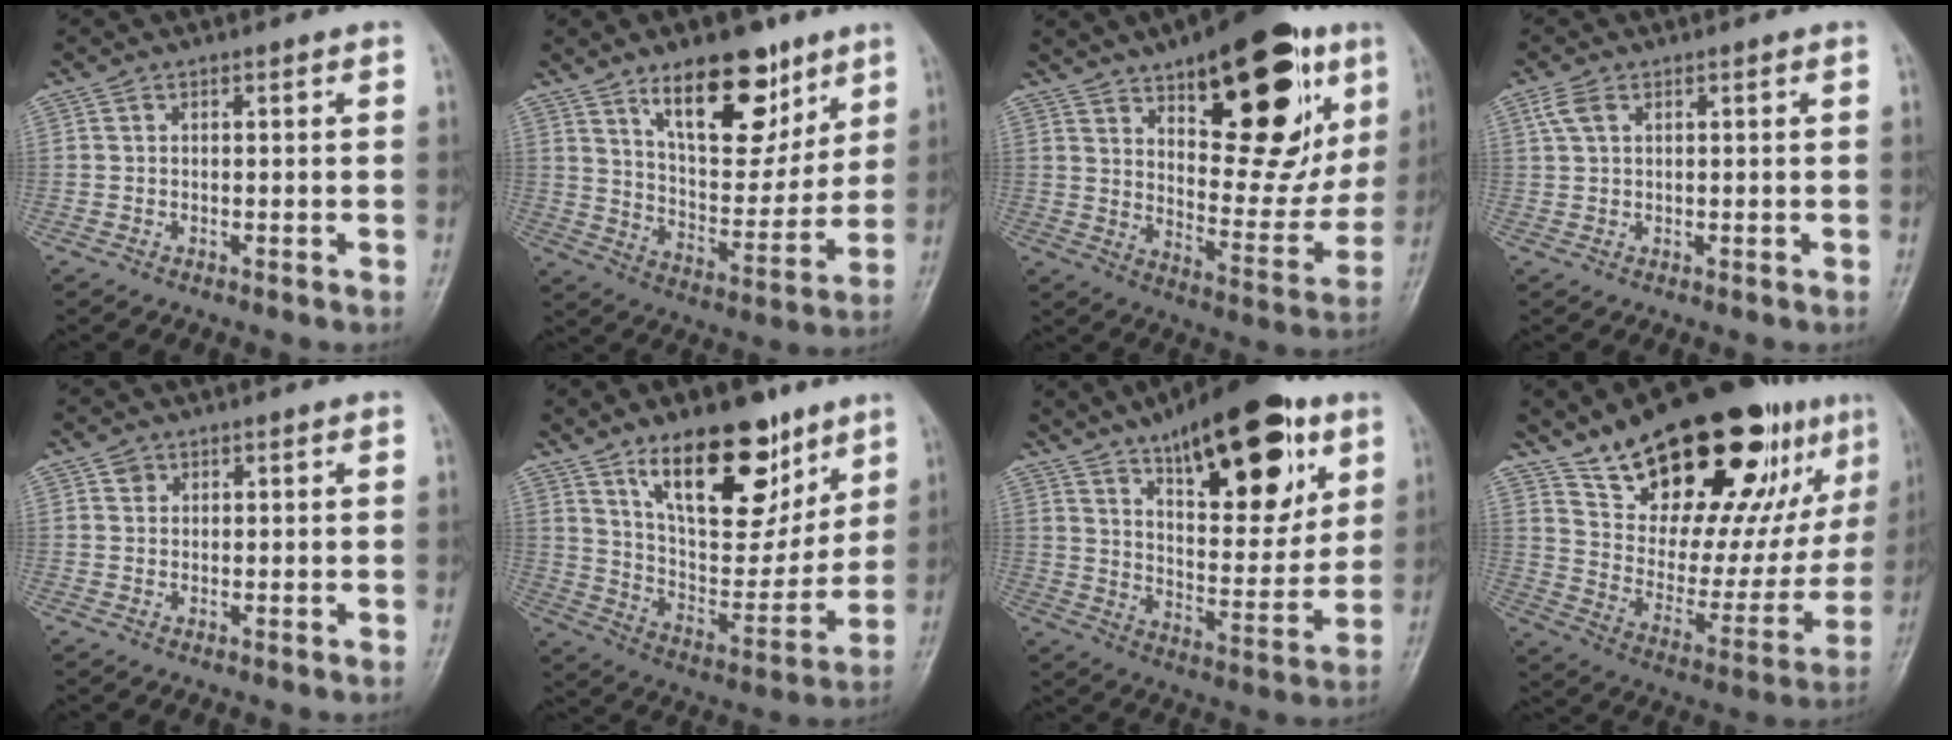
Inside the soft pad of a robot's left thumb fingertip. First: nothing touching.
{"total": 17.7, "force": [10.7, 8.4, 11.3], "torque": [-0.117, -0.066, 0.180]}
{"total": 28.2, "force": [13.3, 11.8, 21.8], "torque": [-0.261, -0.038, 0.200]}
{"total": 2.7, "force": [1.2, 1.5, 2.0], "torque": [-0.049, 0.010, 0.028]}
{"total": 1.2, "force": [0.6, 1.1, 0.2], "torque": [0.007, -0.001, 0.007]}
{"total": 21.4, "force": [12.9, 10.0, 13.9], "torque": [-0.157, -0.067, 0.222]}
{"total": 25.0, "force": [13.3, 10.1, 18.7], "torque": [-0.236, -0.044, 0.210]}
{"total": 31.7, "force": [19.8, 13.0, 21.1], "torque": [-0.276, -0.059, 0.314]}